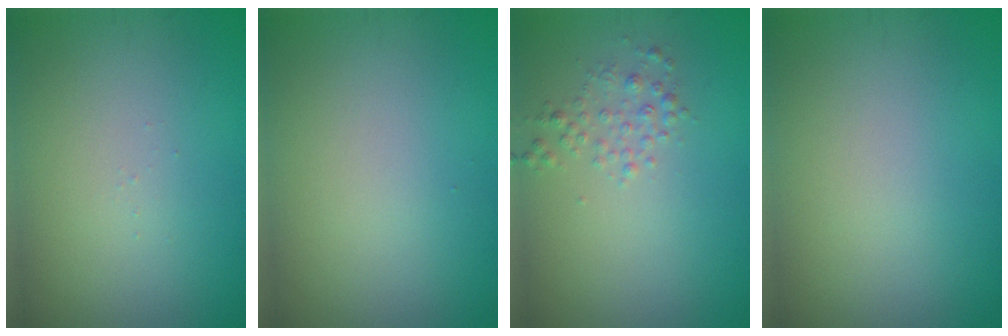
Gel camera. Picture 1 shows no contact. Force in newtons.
{"total": 0.0}
{"total": 1.5, "press": 1.5, "slide": 0.0}
{"total": 0.0}